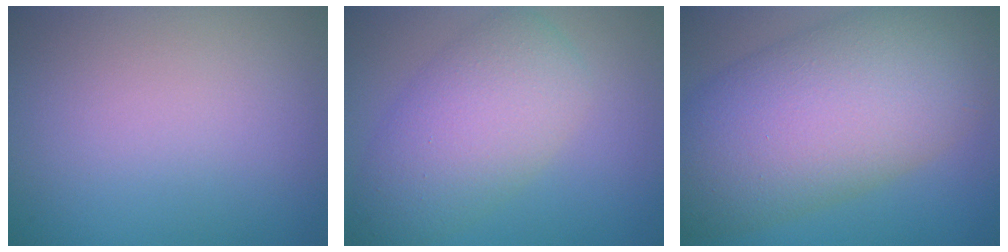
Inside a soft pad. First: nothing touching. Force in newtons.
{"total": 6.5, "press": 6.5, "slide": 0.1}
{"total": 12.4, "press": 12.3, "slide": 0.4}